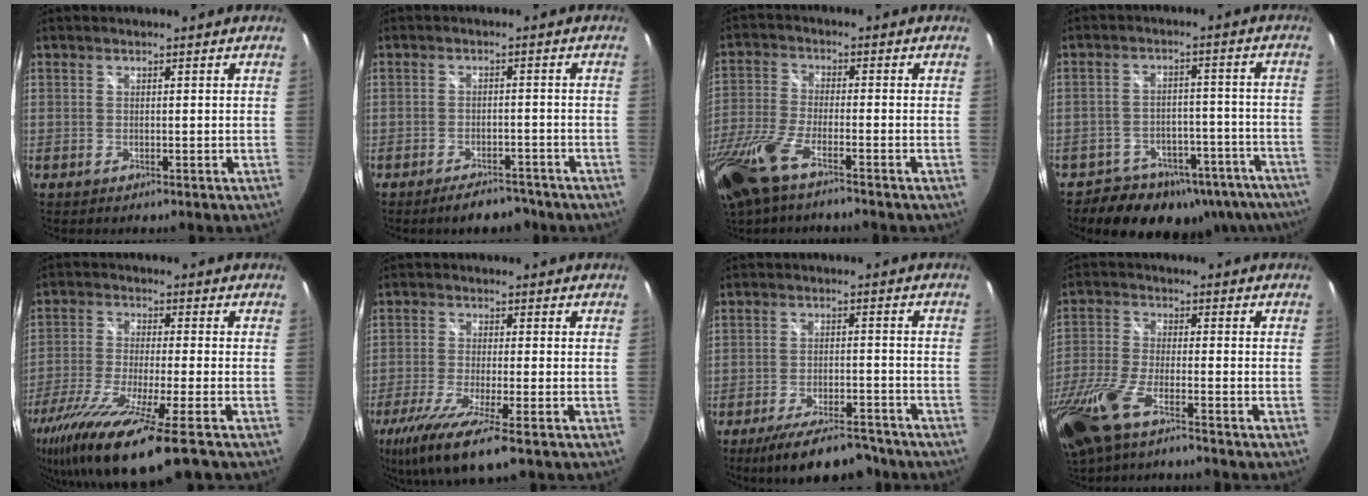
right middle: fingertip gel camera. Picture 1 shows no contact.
{"total": 5.9, "force": [-4.8, 2.3, 2.4], "torque": [-0.049, 0.005, -0.064]}
{"total": 13.4, "force": [-9.1, 3.4, 9.1], "torque": [-0.216, -0.039, -0.183]}
{"total": 18.1, "force": [-13.4, 10.5, 6.2], "torque": [-0.111, 0.030, -0.152]}
{"total": 18.1, "force": [-12.5, 1.3, 13.0], "torque": [-0.266, -0.062, -0.222]}
{"total": 11.9, "force": [-7.5, 1.1, 9.2], "torque": [-0.201, -0.052, -0.135]}
{"total": 12.1, "force": [-10.1, 3.2, 5.8], "torque": [-0.119, -0.011, -0.152]}
{"total": 14.1, "force": [-9.8, 3.4, 9.5], "torque": [-0.225, -0.041, -0.193]}